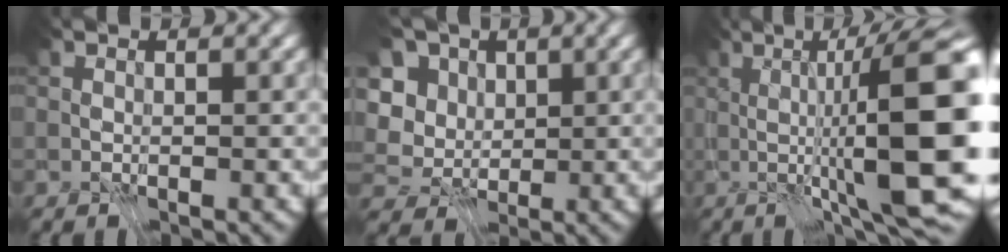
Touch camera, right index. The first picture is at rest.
{"total": 6.0, "force": [0.8, 5.4, 2.6], "torque": [-0.089, 0.012, 0.013]}
{"total": 10.6, "force": [-1.6, -1.6, 10.4], "torque": [-0.131, -0.017, -0.008]}